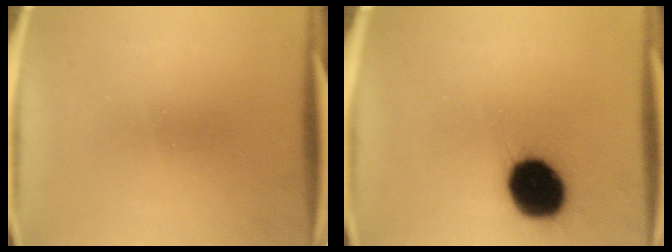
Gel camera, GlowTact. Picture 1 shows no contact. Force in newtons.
{"total": 18.6}